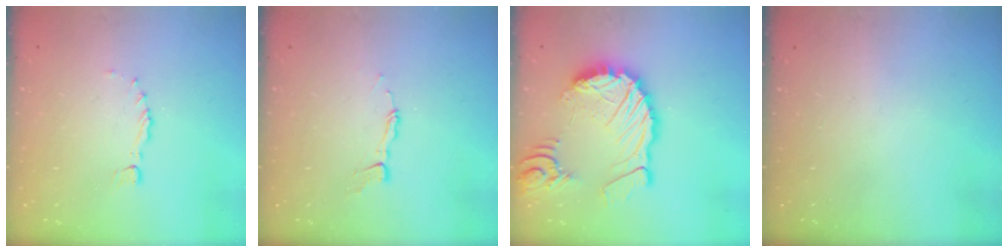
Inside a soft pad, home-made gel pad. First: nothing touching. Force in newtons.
{"total": 3.3, "press": 3.3, "slide": 0.4}
{"total": 17.2, "press": 17.0, "slide": 2.3}
{"total": 0.0}